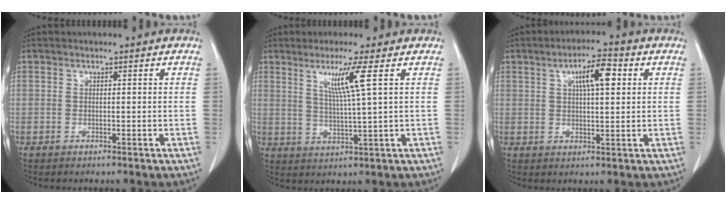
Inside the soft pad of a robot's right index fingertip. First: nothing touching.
{"total": 6.1, "force": [2.5, -1.5, 5.4], "torque": [-0.104, -0.012, 0.051]}
{"total": 6.6, "force": [2.2, 1.5, 6.0], "torque": [-0.102, 0.011, 0.035]}